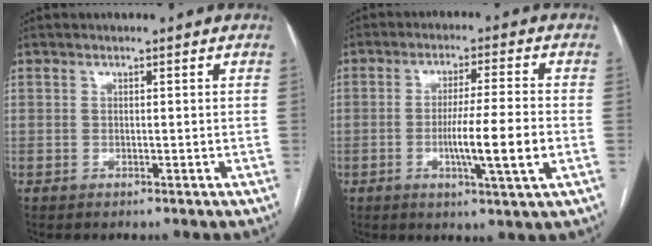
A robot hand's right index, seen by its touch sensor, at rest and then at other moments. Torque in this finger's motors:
{"motor_torque": [1.90, 0.24, 0.64, 0.13]}